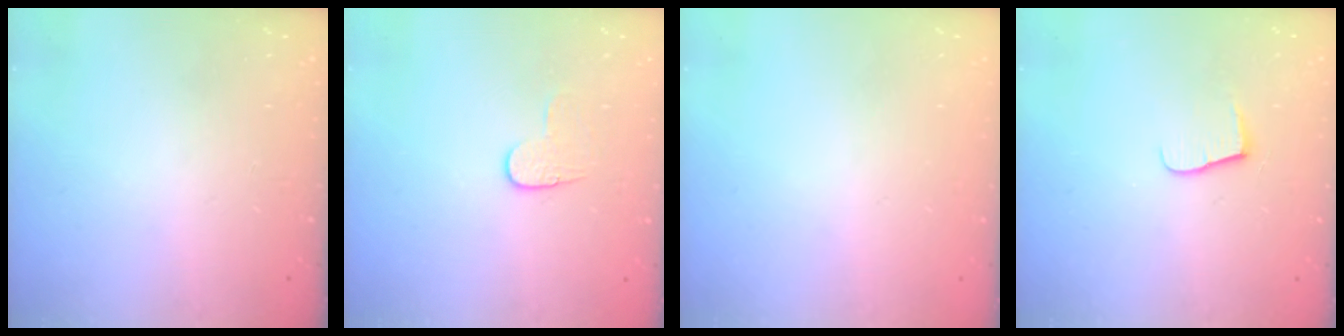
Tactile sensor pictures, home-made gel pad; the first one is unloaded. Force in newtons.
{"total": 6.8, "press": 6.8, "slide": 0.6}
{"total": 0.6, "press": 0.6, "slide": 0.2}
{"total": 6.5, "press": 6.5, "slide": 0.7}